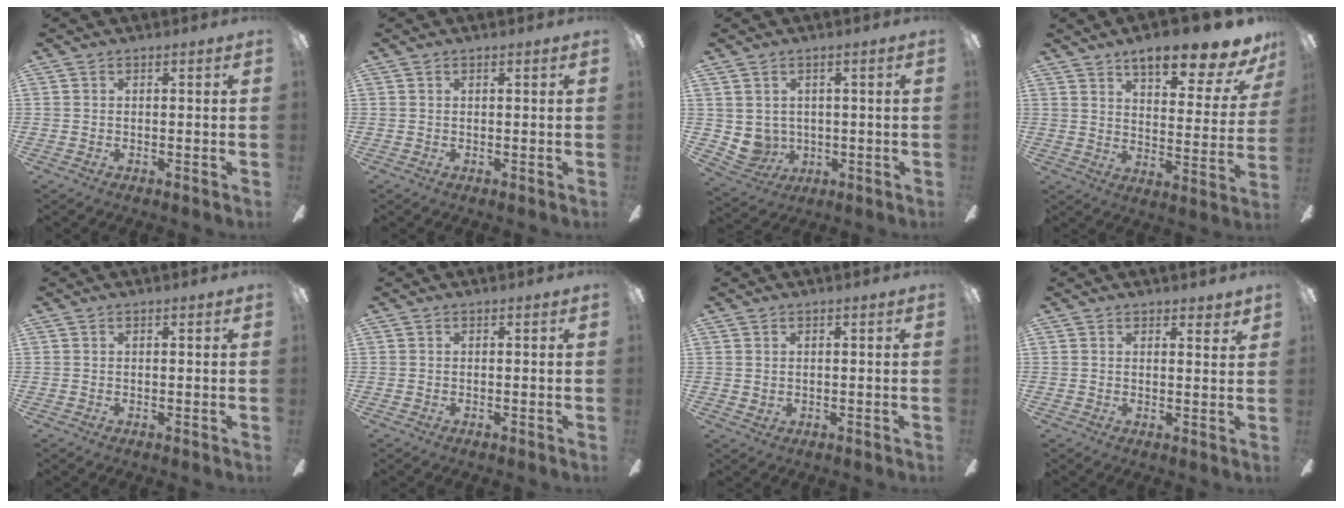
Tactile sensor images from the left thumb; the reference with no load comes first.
{"total": 1.0, "force": [0.5, 0.1, 0.9], "torque": [-0.019, 0.000, 0.009]}
{"total": 5.2, "force": [1.6, 4.8, 1.2], "torque": [-0.052, -0.007, 0.036]}
{"total": 14.3, "force": [11.3, 3.6, 7.9], "torque": [-0.115, -0.075, 0.188]}
{"total": 0.7, "force": [0.3, 0.0, 0.6], "torque": [-0.012, -0.001, 0.005]}
{"total": 0.0}
{"total": 1.1, "force": [0.8, 0.4, 0.7], "torque": [-0.015, 0.001, 0.014]}
{"total": 2.1, "force": [1.8, 0.3, 1.1], "torque": [-0.016, -0.007, 0.031]}